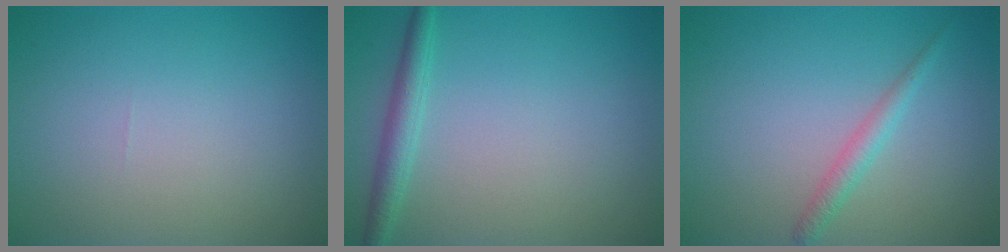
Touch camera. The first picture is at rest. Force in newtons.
{"total": 2.2, "press": 2.2, "slide": 0.1}
{"total": 1.6, "press": 1.6, "slide": 0.0}